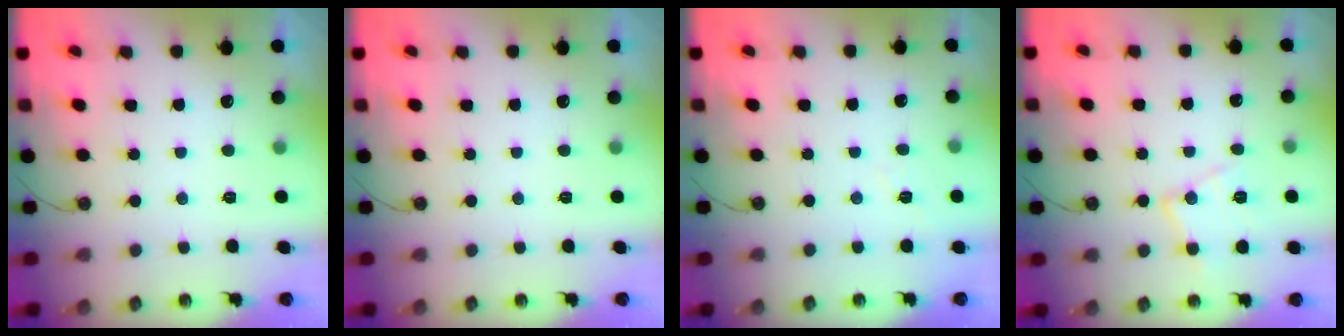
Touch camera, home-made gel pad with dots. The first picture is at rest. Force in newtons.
{"total": 0.0}
{"total": 3.6, "press": 3.6, "slide": 0.4}
{"total": 11.3, "press": 11.3, "slide": 0.8}